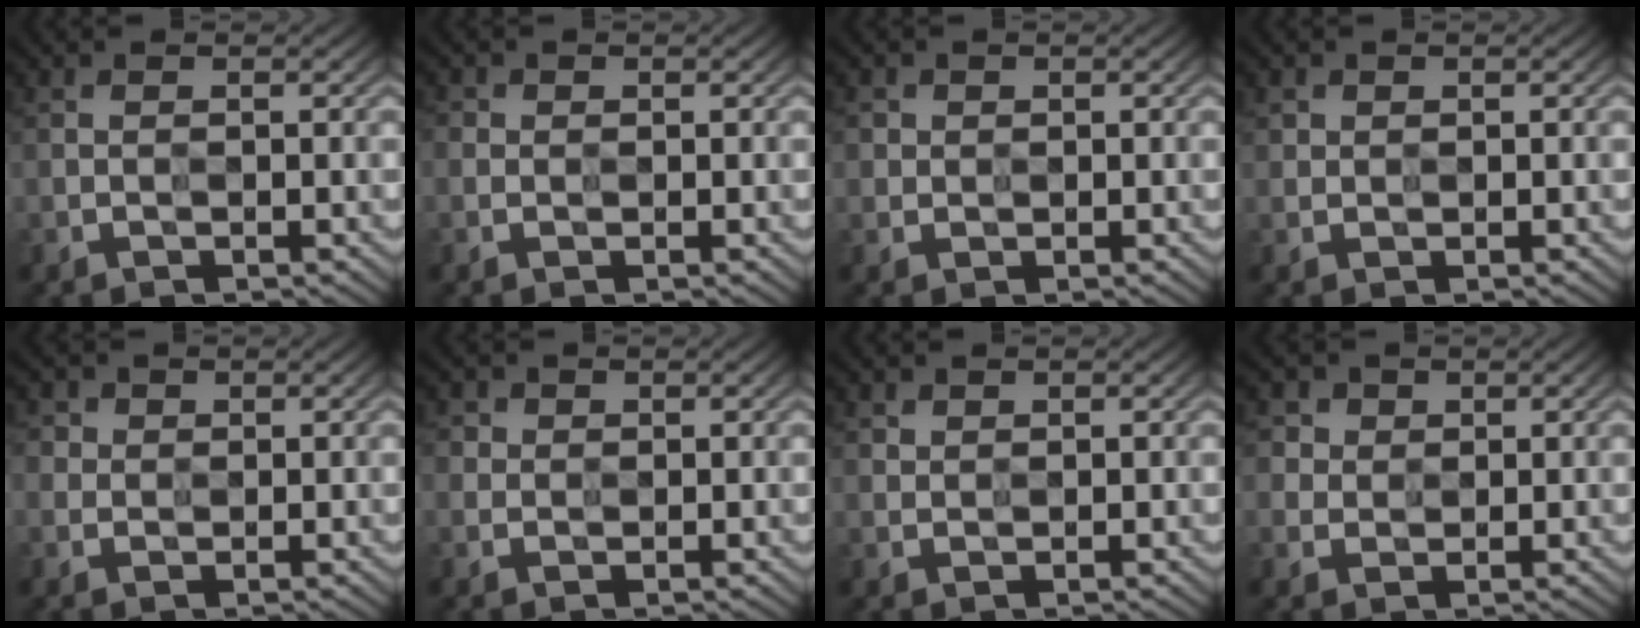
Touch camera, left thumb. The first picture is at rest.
{"total": 1.6, "force": [0.3, 1.6, 0.4], "torque": [-0.010, -0.001, -0.001]}
{"total": 2.2, "force": [1.0, 1.9, 0.0], "torque": [-0.009, -0.003, 0.018]}
{"total": 1.7, "force": [1.1, 1.3, -0.1], "torque": [-0.004, -0.002, 0.022]}
{"total": 2.7, "force": [1.3, 2.4, 0.2], "torque": [-0.014, 0.000, 0.023]}
{"total": 2.3, "force": [1.0, 2.1, 0.1], "torque": [-0.009, 0.000, 0.016]}
{"total": 1.7, "force": [1.5, 0.9, -0.2], "torque": [0.001, 0.000, 0.030]}
{"total": 3.8, "force": [2.1, 3.2, 0.3], "torque": [-0.032, 0.004, 0.035]}